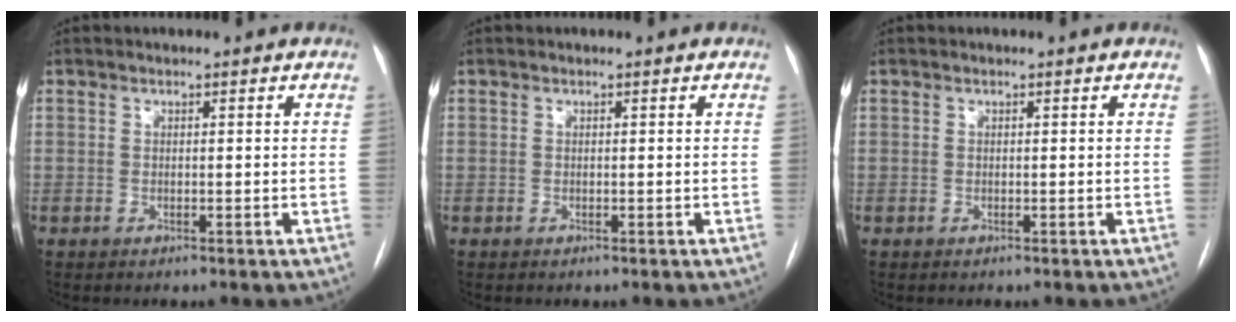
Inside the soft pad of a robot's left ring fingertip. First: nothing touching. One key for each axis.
{"total": 0.0}
{"total": 0.0}